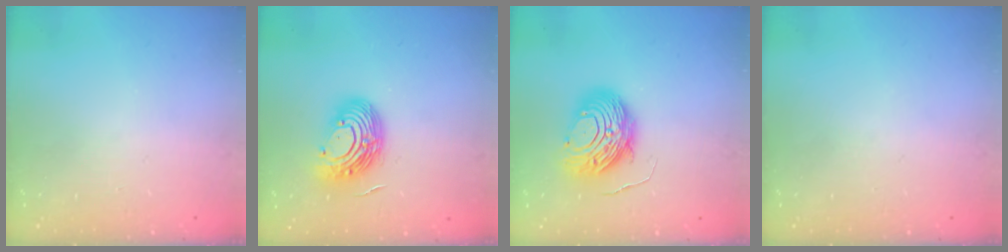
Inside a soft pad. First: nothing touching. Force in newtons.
{"total": 12.8, "press": 12.6, "slide": 2.2}
{"total": 10.8, "press": 10.8, "slide": 1.0}
{"total": 0.0}